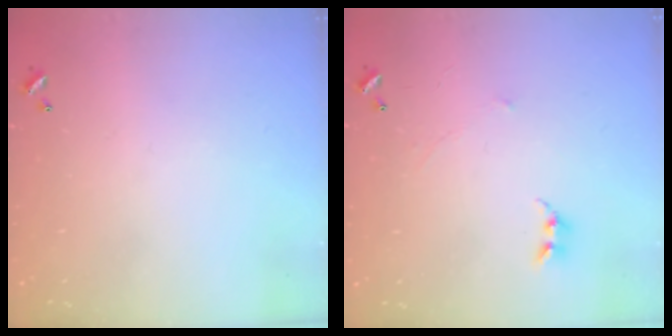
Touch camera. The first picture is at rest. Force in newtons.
{"total": 0.9, "press": 0.8, "slide": 0.5}